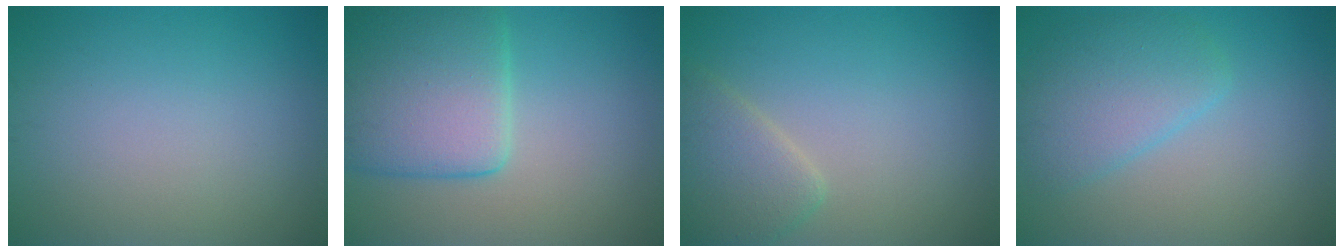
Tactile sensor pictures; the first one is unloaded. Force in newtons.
{"total": 8.0, "press": 7.9, "slide": 0.6}
{"total": 3.4, "press": 3.4, "slide": 0.2}
{"total": 4.2, "press": 4.2, "slide": 0.3}